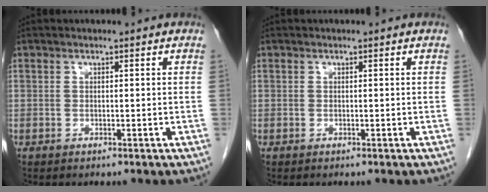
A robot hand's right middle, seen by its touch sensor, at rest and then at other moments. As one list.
[{"total": 0.0}]